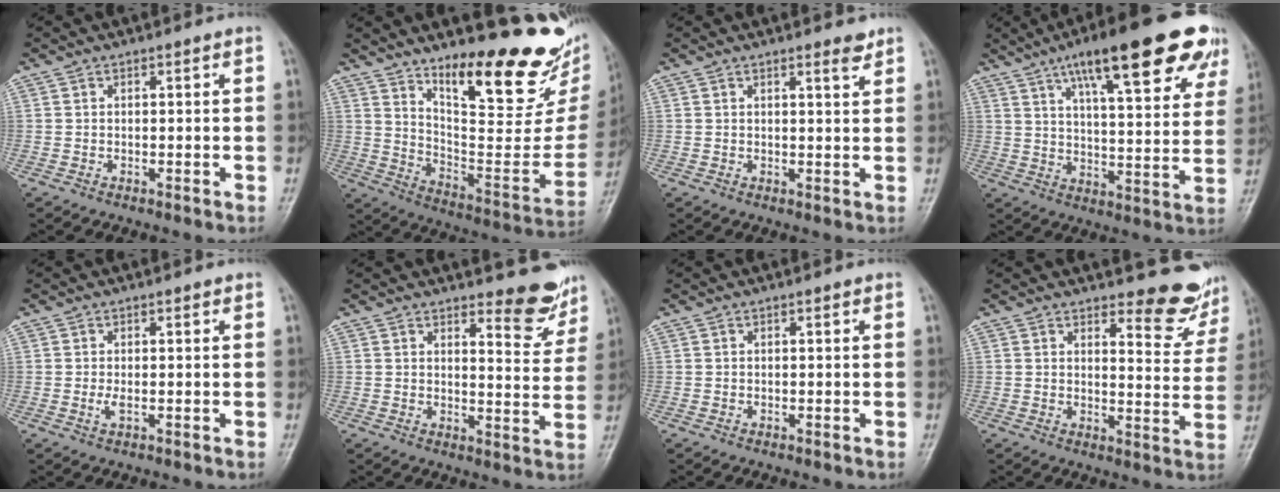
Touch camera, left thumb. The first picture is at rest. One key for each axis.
{"total": 26.5, "fx": 18.3, "fy": 8.3, "fz": 17.3, "tx": -0.210, "ty": -0.114, "tz": 0.280}
{"total": 2.2, "fx": 1.7, "fy": 0.4, "fz": 1.3, "tx": -0.013, "ty": -0.013, "tz": 0.025}
{"total": 23.8, "fx": 13.7, "fy": 6.2, "fz": 18.4, "tx": -0.238, "ty": -0.022, "tz": 0.200}
{"total": 2.0, "fx": 0.2, "fy": 0.9, "fz": 1.8, "tx": -0.030, "ty": -0.004, "tz": 0.006}
{"total": 7.5, "fx": 6.5, "fy": 2.2, "fz": 3.1, "tx": -0.016, "ty": -0.061, "tz": 0.079}
{"total": 0.0}
{"total": 8.3, "fx": 7.4, "fy": 2.4, "fz": 2.9, "tx": -0.007, "ty": -0.070, "tz": 0.085}